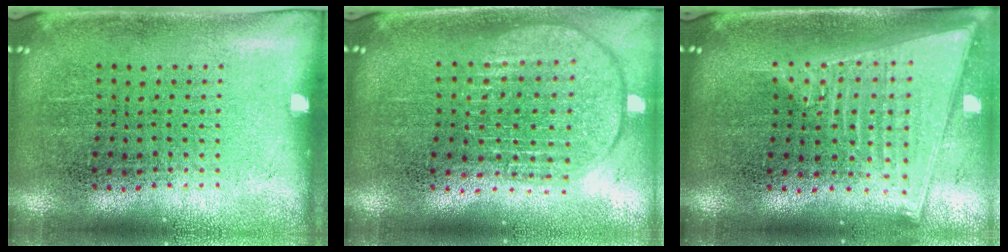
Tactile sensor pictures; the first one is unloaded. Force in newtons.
{"total": 2.0, "press": 1.6, "slide": 1.2}
{"total": 2.2, "press": 1.8, "slide": 1.2}